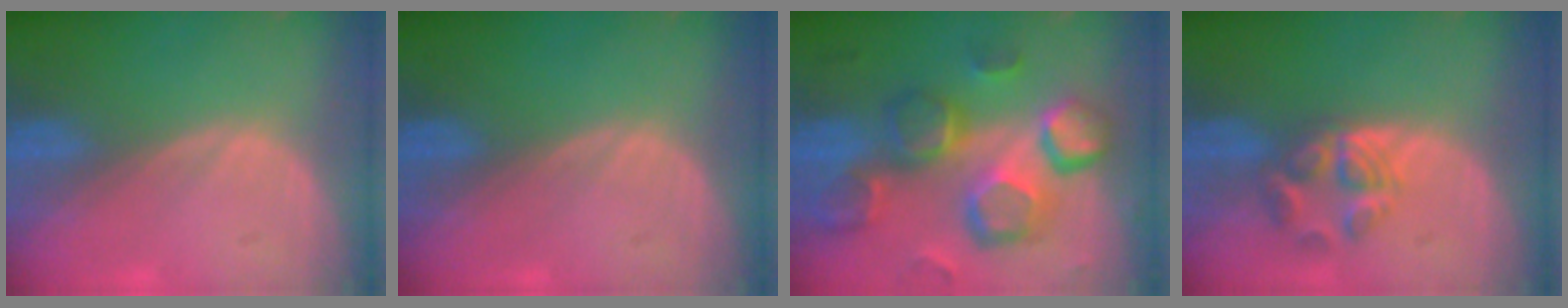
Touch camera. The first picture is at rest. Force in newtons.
{"total": 0.0}
{"total": 13.0, "press": 11.4, "slide": 6.3}
{"total": 5.8, "press": 4.9, "slide": 3.0}